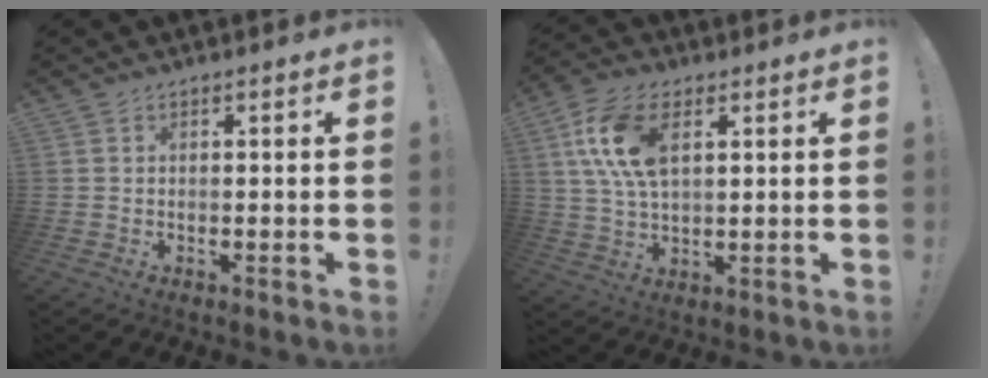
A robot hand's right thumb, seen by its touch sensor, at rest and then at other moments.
{"total": 13.1, "force": [4.4, 7.3, 10.0], "torque": [-0.210, 0.000, 0.081]}